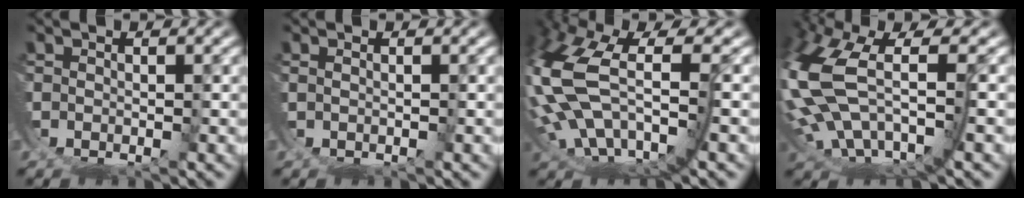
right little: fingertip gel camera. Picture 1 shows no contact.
{"total": 1.1, "force": [0.3, -1.0, 0.0], "torque": [0.006, 0.003, 0.007]}
{"total": 9.4, "force": [0.0, 5.5, 7.6], "torque": [-0.195, -0.022, 0.014]}
{"total": 7.3, "force": [0.3, 3.5, 6.5], "torque": [-0.163, -0.013, 0.019]}